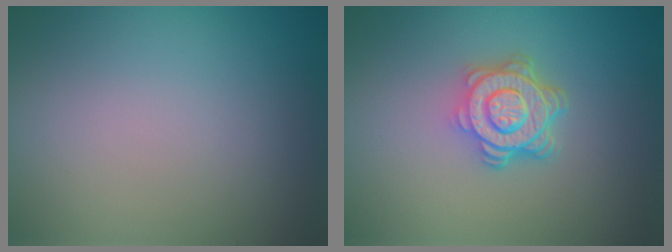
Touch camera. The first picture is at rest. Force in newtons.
{"total": 4.6, "press": 3.3, "slide": 3.2}